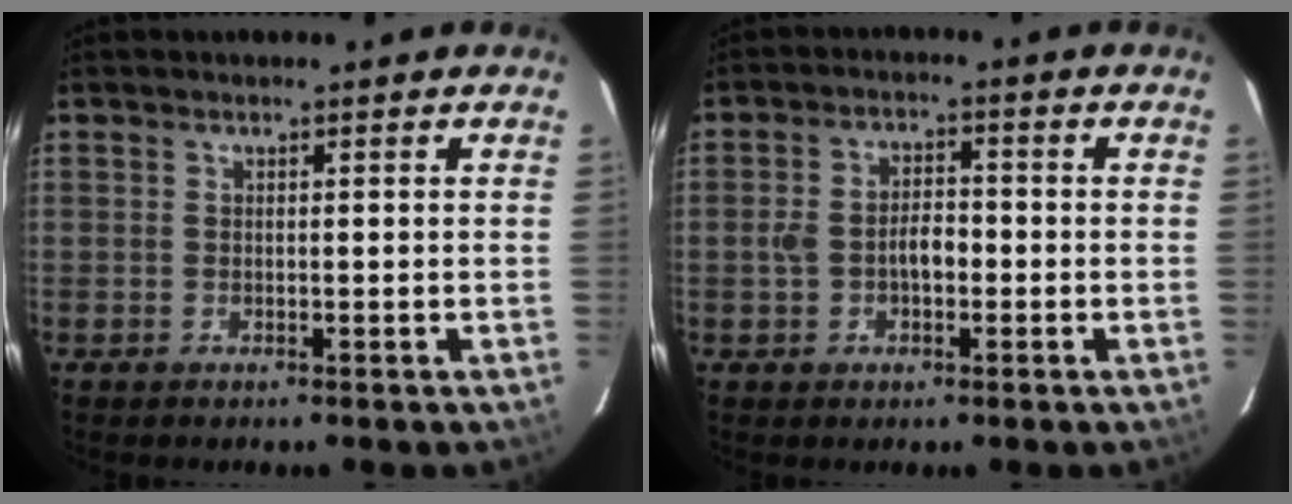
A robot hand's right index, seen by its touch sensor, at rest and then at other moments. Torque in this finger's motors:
{"motor_torque": [0.11, 0.00, 0.10, 0.07]}